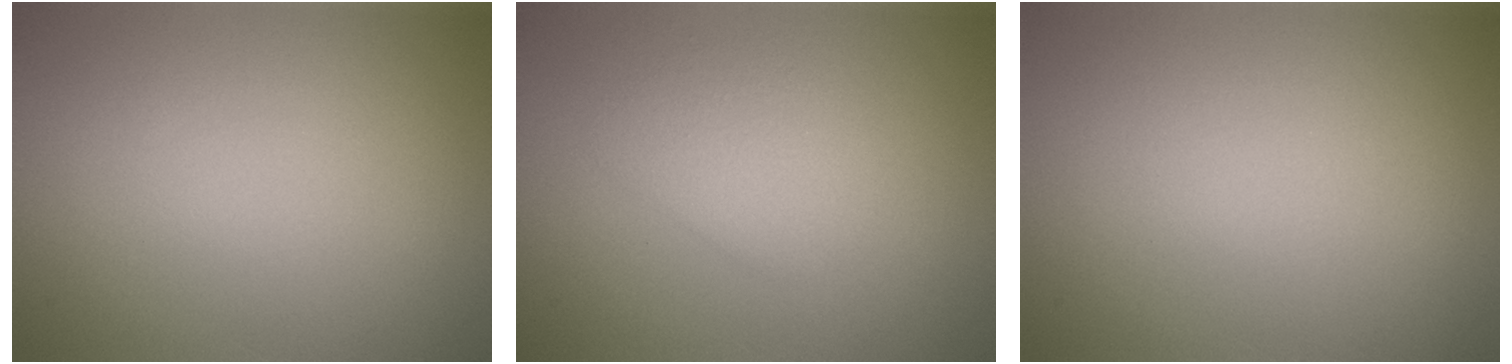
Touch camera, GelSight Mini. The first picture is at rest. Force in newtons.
{"total": 2.0, "press": 2.0, "slide": 0.1}
{"total": 0.0}